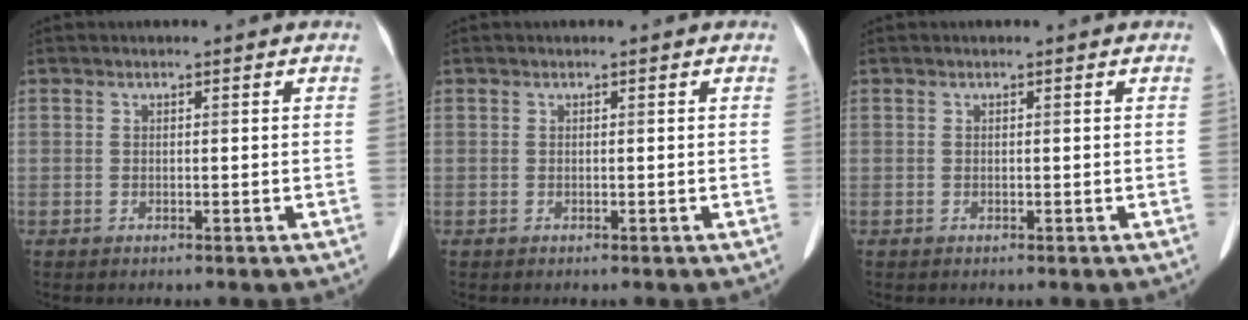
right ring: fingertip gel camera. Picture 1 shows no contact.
{"total": 0.0}
{"total": 0.0}